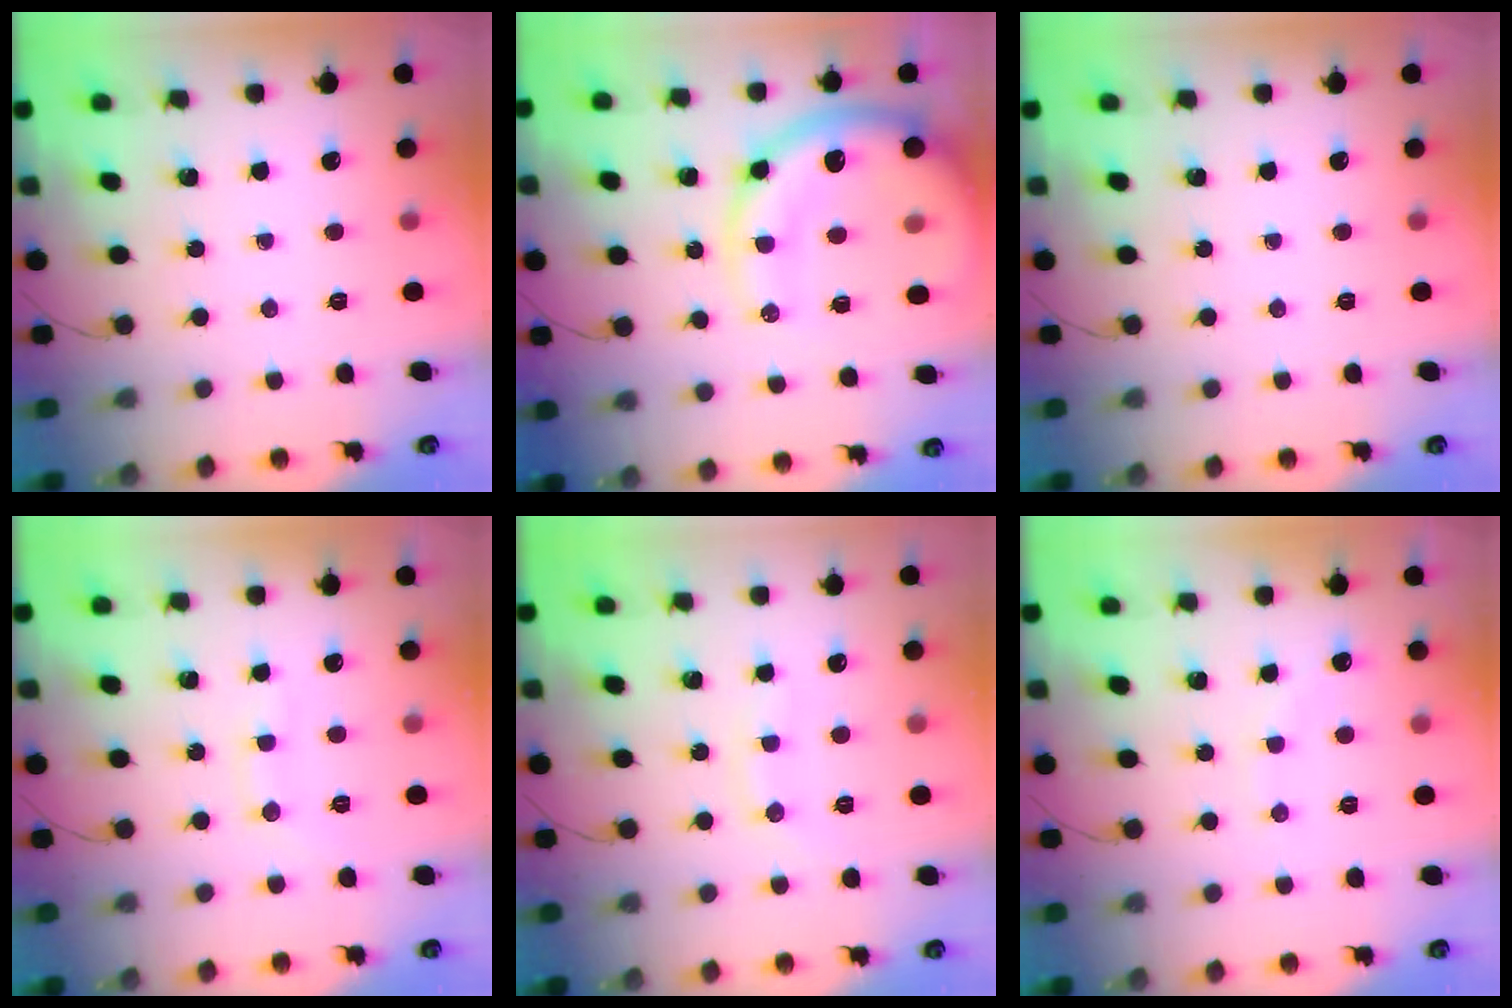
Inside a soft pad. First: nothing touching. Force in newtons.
{"total": 17.4, "press": 16.9, "slide": 4.4}
{"total": 0.0}
{"total": 7.3, "press": 7.2, "slide": 1.1}
{"total": 6.4, "press": 6.3, "slide": 1.1}
{"total": 5.8, "press": 5.6, "slide": 1.3}